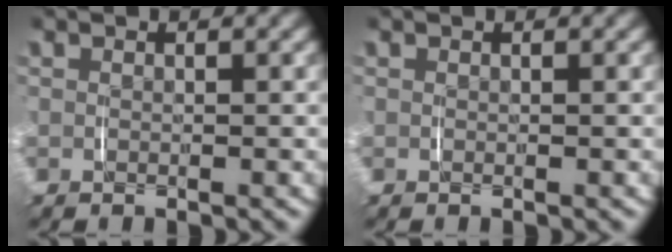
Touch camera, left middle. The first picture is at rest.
{"total": 0.0}